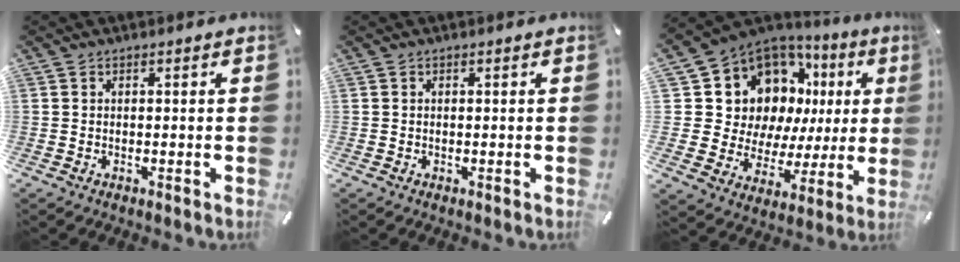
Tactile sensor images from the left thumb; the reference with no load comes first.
{"total": 0.0}
{"total": 14.6, "force": [7.6, 10.9, 5.8], "torque": [-0.101, -0.080, 0.155]}